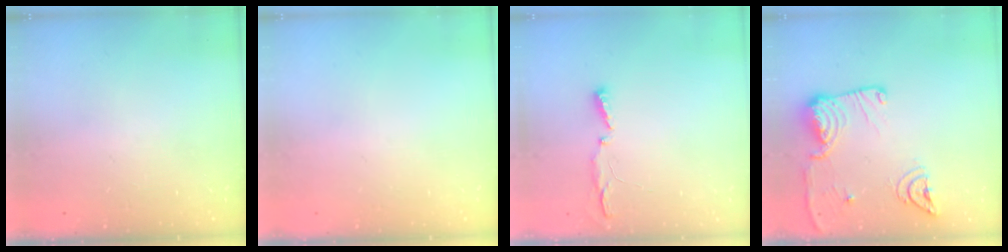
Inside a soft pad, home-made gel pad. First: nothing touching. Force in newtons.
{"total": 0.0}
{"total": 3.5, "press": 3.4, "slide": 0.8}
{"total": 15.4, "press": 15.3, "slide": 1.9}